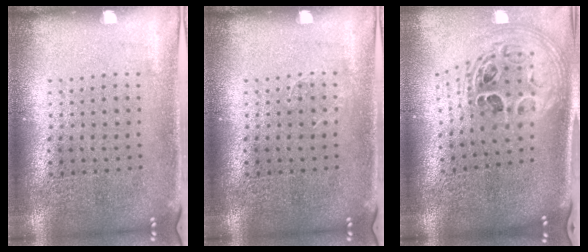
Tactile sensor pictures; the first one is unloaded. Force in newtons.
{"total": 0.6, "press": 0.5, "slide": 0.2}
{"total": 2.1, "press": 1.6, "slide": 1.3}